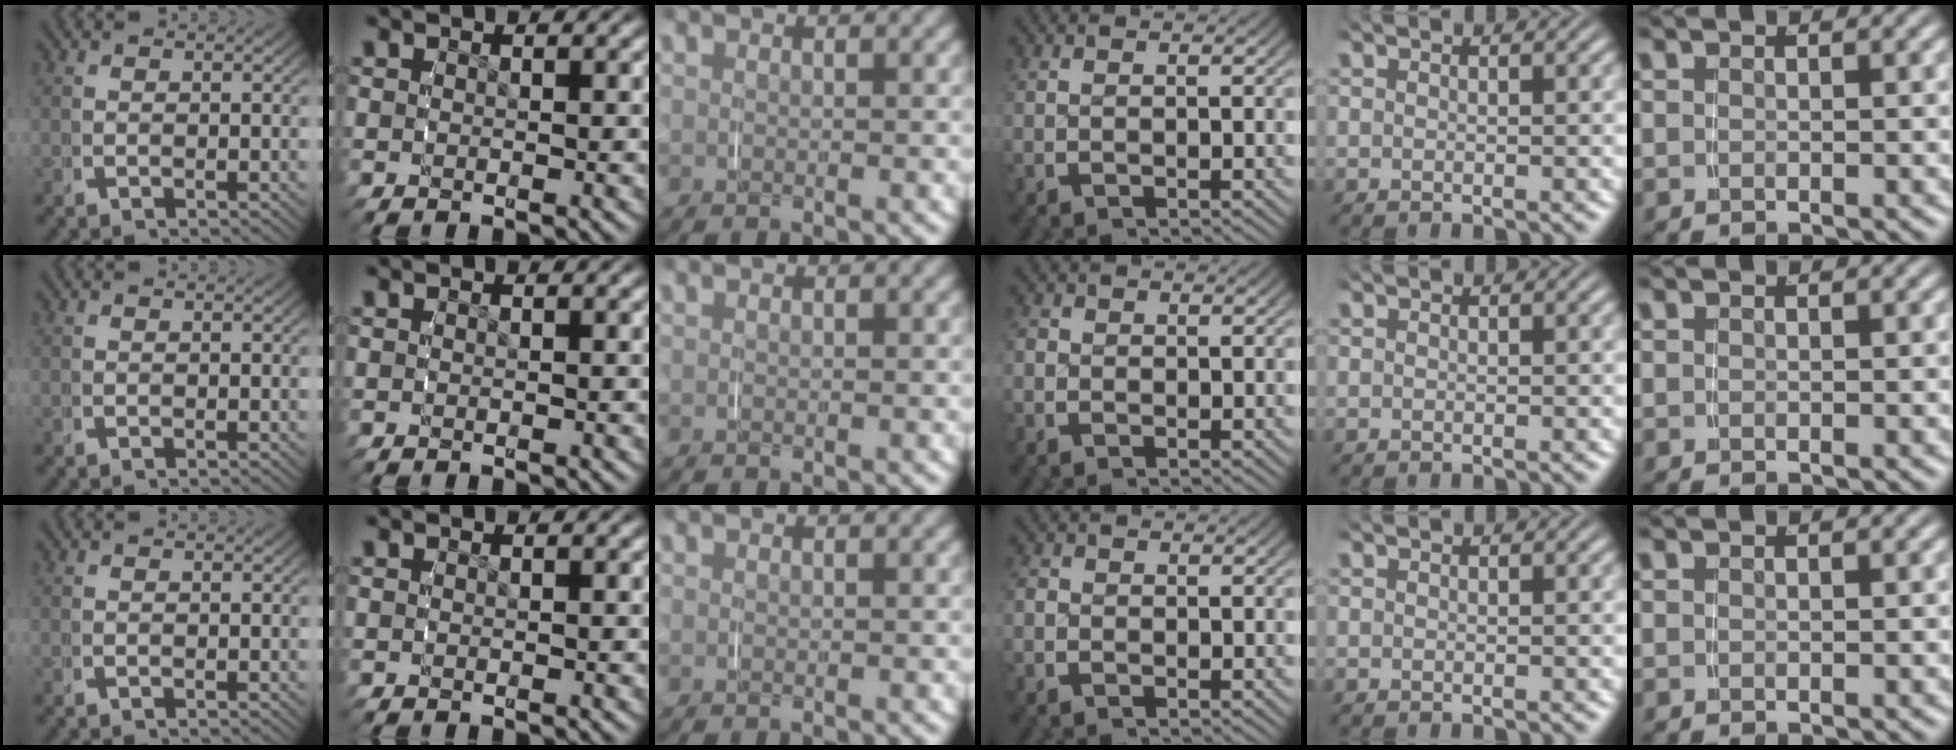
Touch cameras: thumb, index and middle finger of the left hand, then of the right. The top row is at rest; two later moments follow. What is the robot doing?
{"motion": "grasp_and_lifting", "object": "phone"}